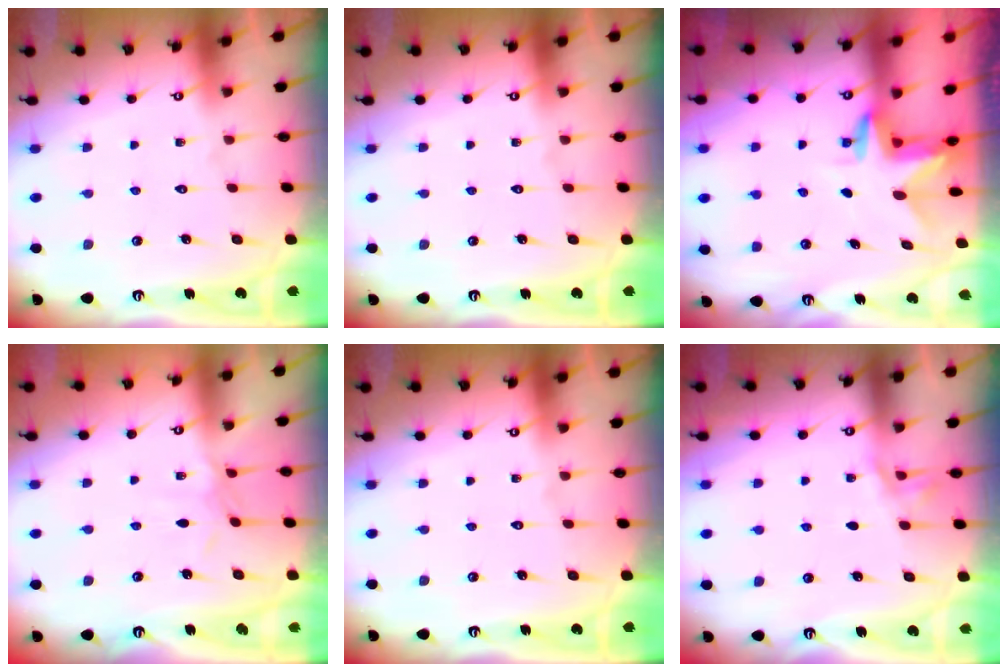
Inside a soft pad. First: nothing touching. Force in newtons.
{"total": 0.0}
{"total": 3.1, "press": 3.1, "slide": 0.2}
{"total": 2.7, "press": 2.7, "slide": 0.3}
{"total": 0.0}
{"total": 3.5, "press": 2.7, "slide": 2.2}